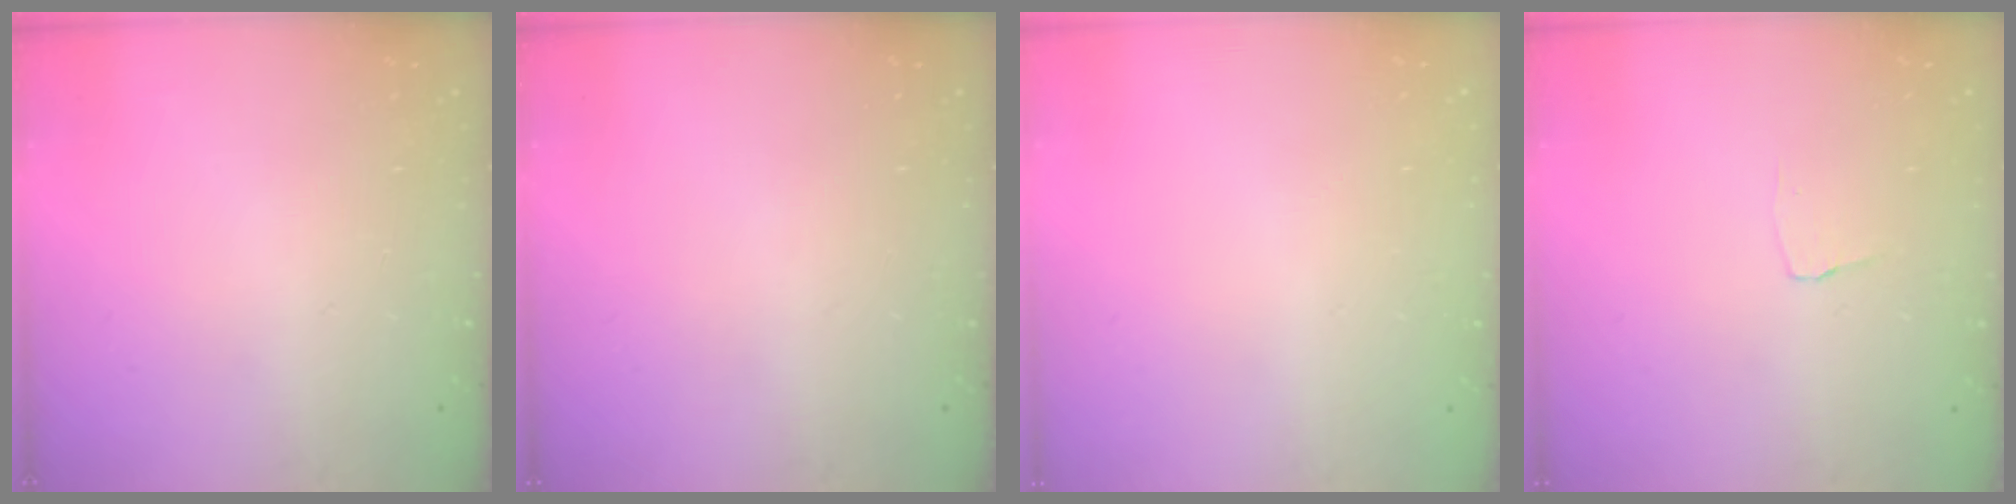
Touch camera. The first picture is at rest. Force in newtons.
{"total": 0.0}
{"total": 0.0}
{"total": 2.9, "press": 2.8, "slide": 0.3}